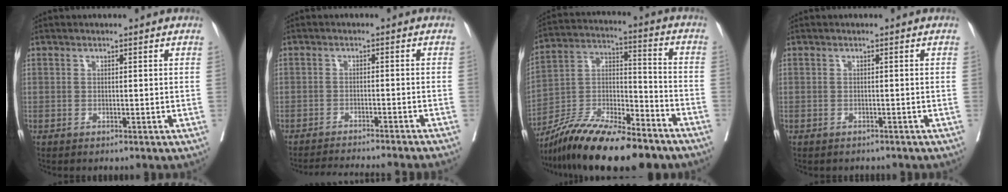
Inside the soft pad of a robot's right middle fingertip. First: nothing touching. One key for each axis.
{"total": 11.7, "fx": -11.0, "fy": -0.5, "fz": 4.1, "tx": -0.040, "ty": -0.016, "tz": -0.145}
{"total": 20.9, "fx": -16.5, "fy": 4.5, "fz": 12.0, "tx": -0.206, "ty": -0.006, "tz": -0.287}
{"total": 1.7, "fx": -1.6, "fy": 0.7, "fz": 0.2, "tx": -0.010, "ty": -0.002, "tz": -0.023}